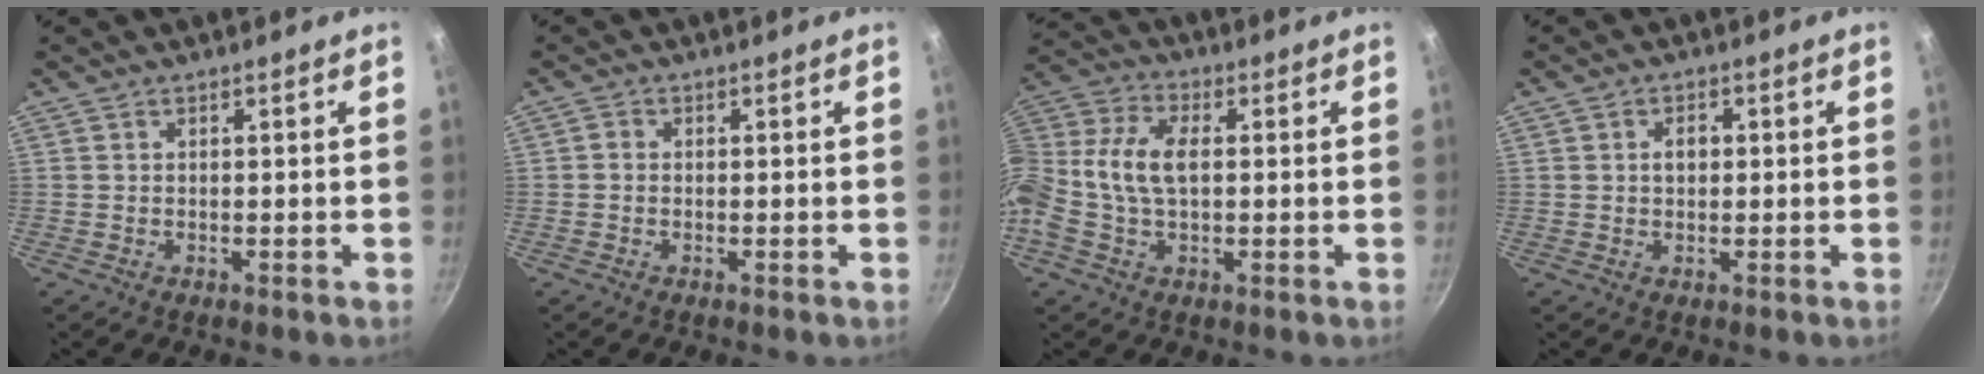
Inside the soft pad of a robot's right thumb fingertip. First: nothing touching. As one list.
[{"total": 1.0, "force": [-0.4, 0.8, 0.5], "torque": [-0.008, 0.003, -0.009]}, {"total": 11.5, "force": [0.0, 6.9, 9.2], "torque": [-0.190, 0.025, -0.022]}, {"total": 2.7, "force": [0.3, 1.9, 1.9], "torque": [-0.021, 0.005, 0.003]}]